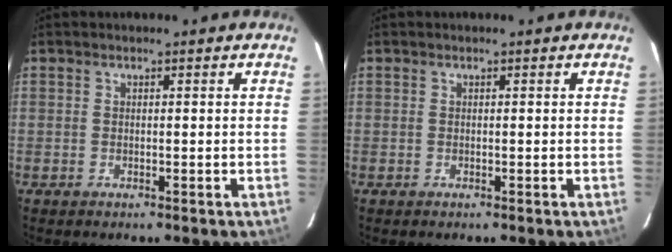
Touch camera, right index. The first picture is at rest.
{"total": 0.0}